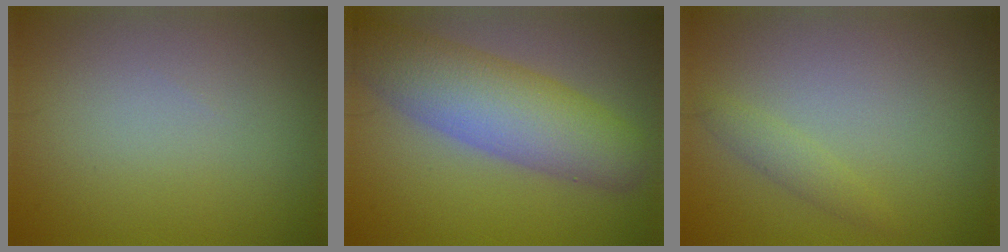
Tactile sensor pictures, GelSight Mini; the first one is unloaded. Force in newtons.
{"total": 7.3, "press": 7.3, "slide": 0.3}
{"total": 1.3, "press": 1.3, "slide": 0.0}